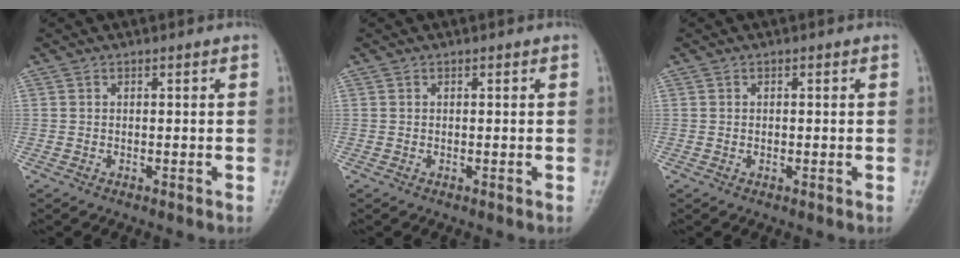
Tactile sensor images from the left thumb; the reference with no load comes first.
{"total": 0.0}
{"total": 0.6, "force": [0.0, 0.4, 0.4], "torque": [-0.007, 0.000, 0.000]}